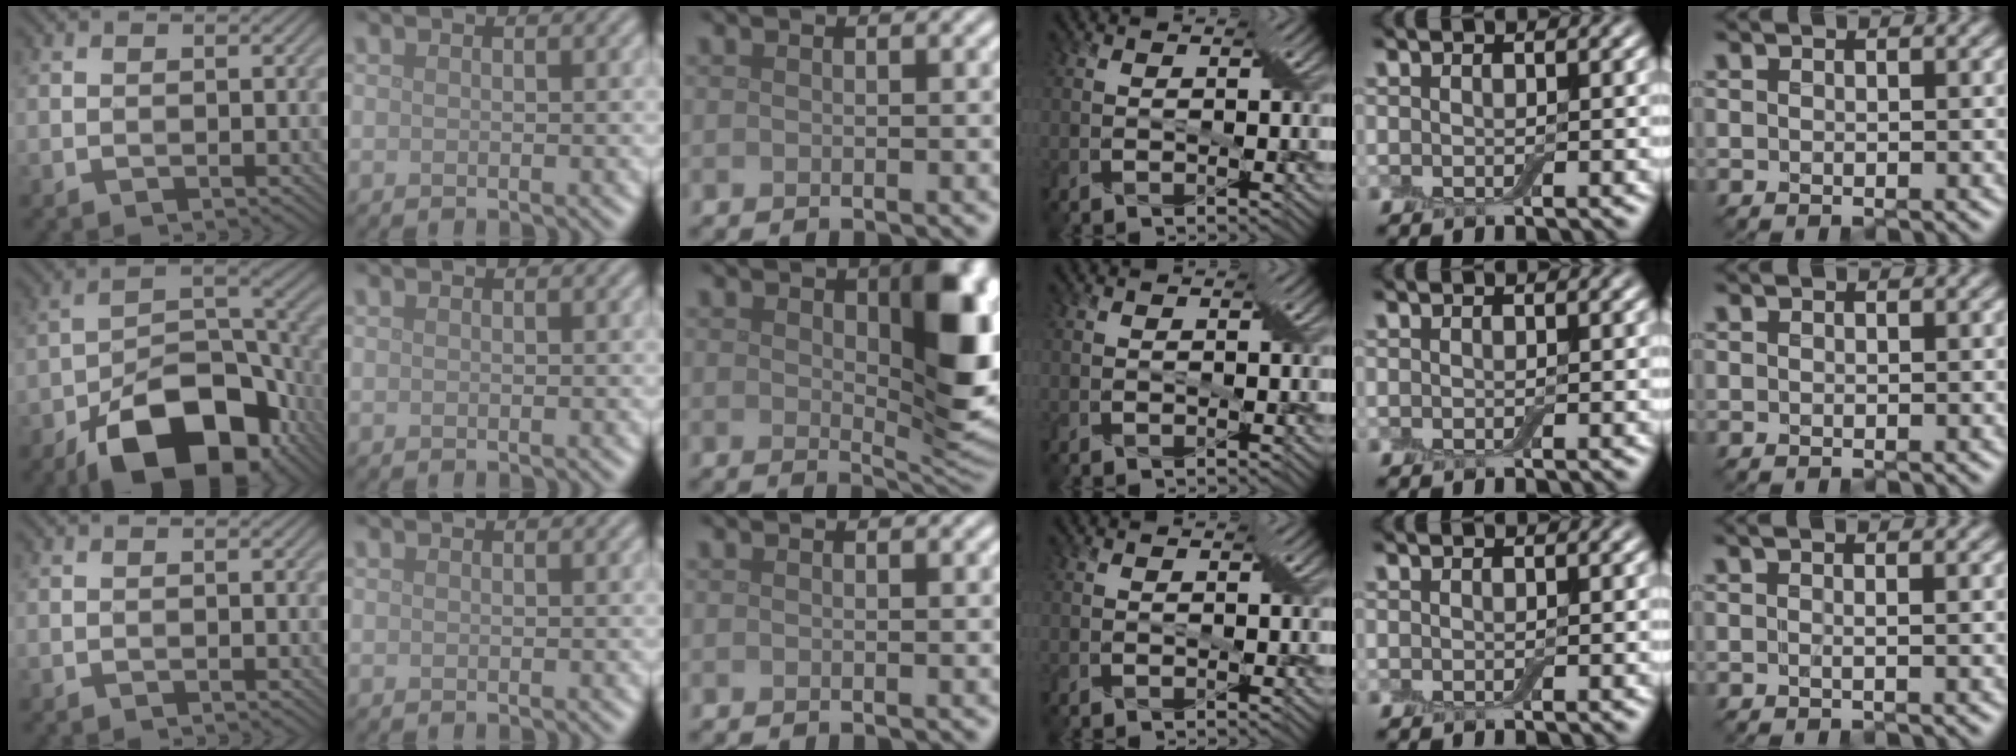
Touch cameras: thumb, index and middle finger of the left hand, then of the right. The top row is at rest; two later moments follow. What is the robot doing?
{"motion": "cut", "object": "aluminum foil"}